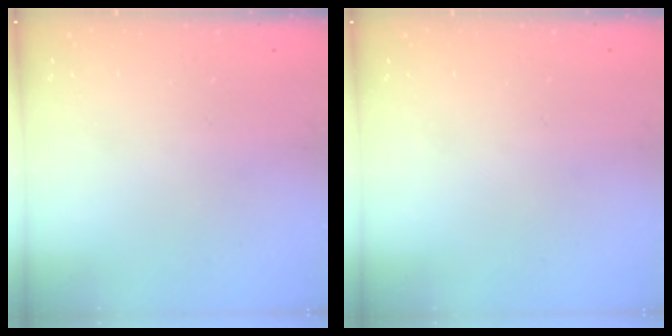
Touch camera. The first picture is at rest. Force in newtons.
{"total": 0.0}